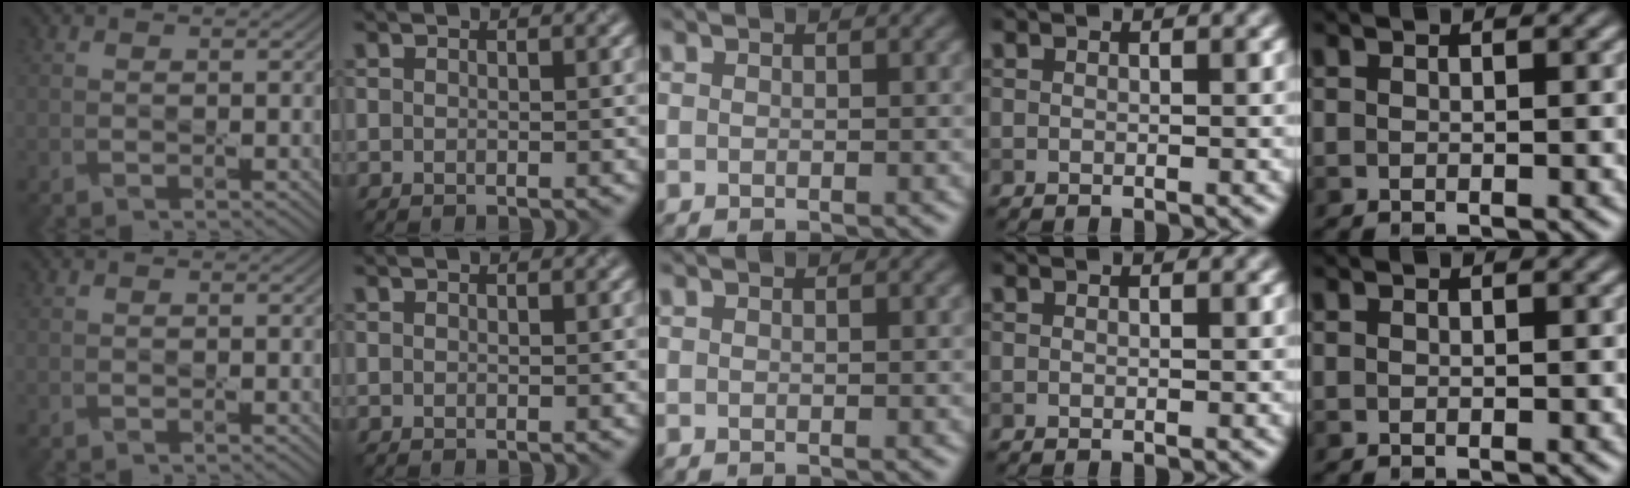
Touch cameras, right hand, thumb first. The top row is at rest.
{}